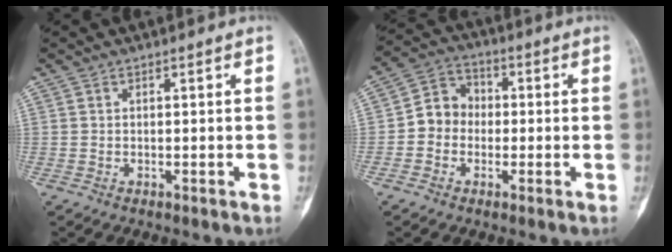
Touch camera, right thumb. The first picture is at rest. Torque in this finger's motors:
{"motor_torque": [0.64, 0.60, 0.23, -0.21, 0.03]}